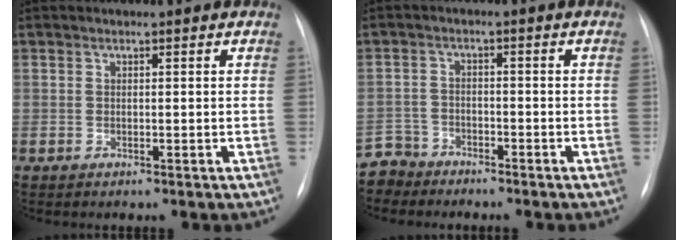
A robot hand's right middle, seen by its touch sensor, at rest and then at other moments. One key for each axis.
{"total": 4.4, "fx": -3.9, "fy": 1.6, "fz": -1.3, "tx": 0.025, "ty": -0.005, "tz": -0.077}